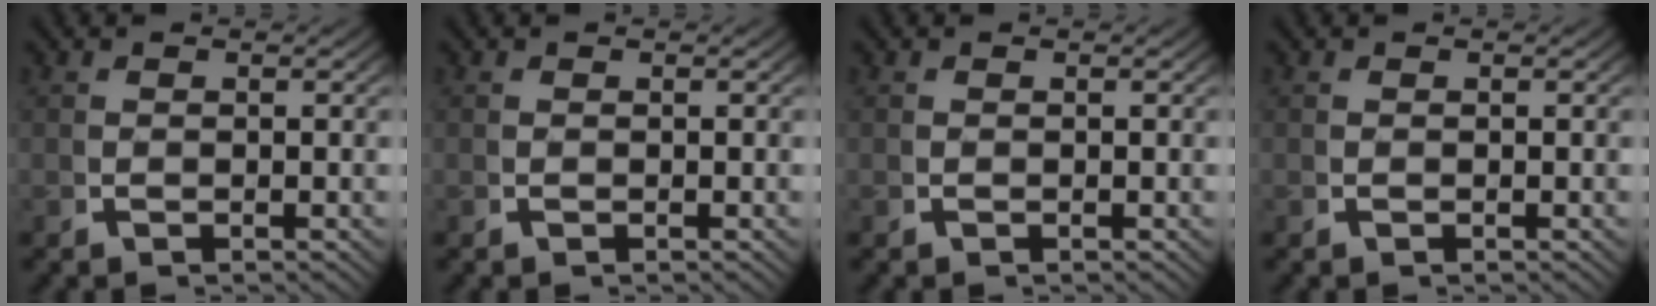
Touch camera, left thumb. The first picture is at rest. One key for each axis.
{"total": 0.0}
{"total": 0.0}
{"total": 0.0}